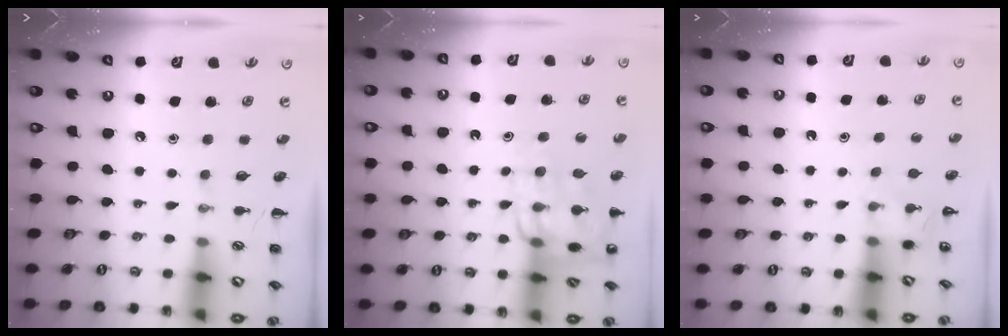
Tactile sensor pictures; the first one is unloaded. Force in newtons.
{"total": 12.8, "press": 12.5, "slide": 2.5}
{"total": 4.0, "press": 3.9, "slide": 1.1}